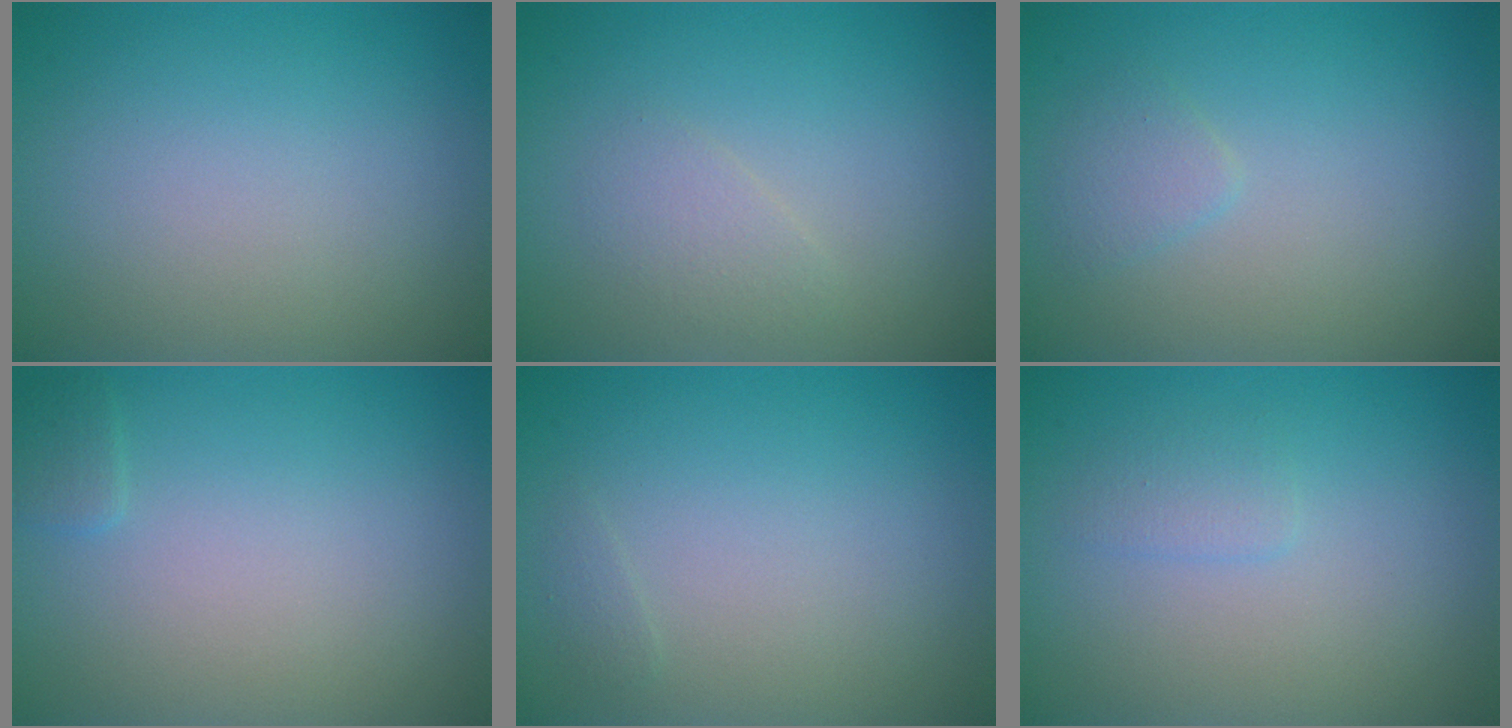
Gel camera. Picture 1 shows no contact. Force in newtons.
{"total": 1.3, "press": 1.3, "slide": 0.1}
{"total": 1.2, "press": 1.2, "slide": 0.1}
{"total": 0.9, "press": 0.9, "slide": 0.0}
{"total": 0.5, "press": 0.5, "slide": 0.0}
{"total": 1.1, "press": 1.1, "slide": 0.1}